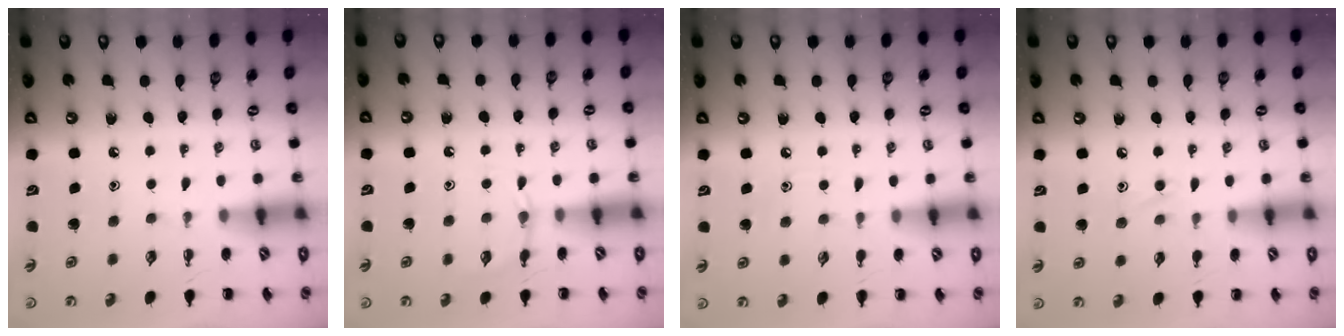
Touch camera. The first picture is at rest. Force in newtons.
{"total": 5.1, "press": 4.9, "slide": 1.5}
{"total": 4.9, "press": 4.5, "slide": 1.7}
{"total": 8.1, "press": 7.7, "slide": 2.6}